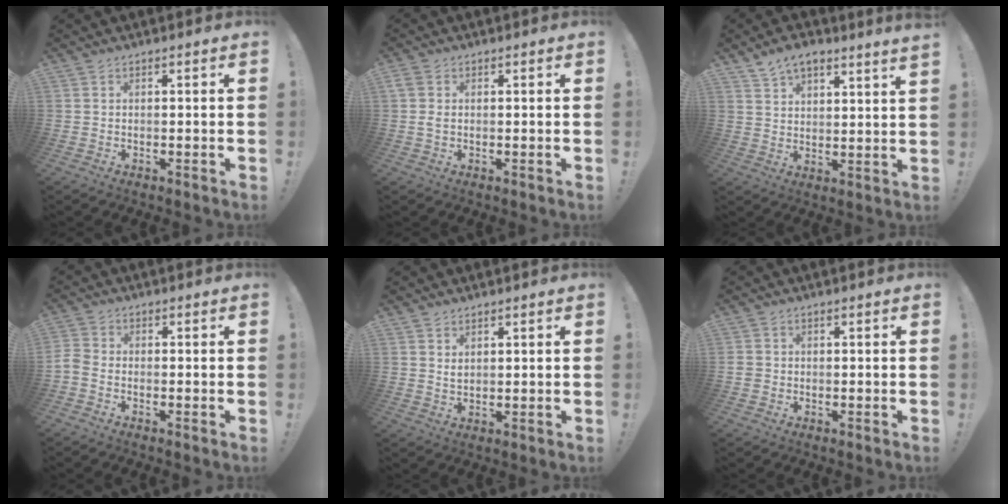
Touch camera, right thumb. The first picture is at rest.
{"total": 2.4, "force": [0.3, 1.6, 1.8], "torque": [-0.042, 0.004, 0.005]}
{"total": 6.3, "force": [5.4, 1.5, 3.0], "torque": [-0.047, -0.030, 0.097]}
{"total": 2.9, "force": [-1.6, 1.5, 1.9], "torque": [-0.044, 0.001, -0.030]}
{"total": 1.9, "force": [1.4, 1.0, 0.8], "torque": [-0.004, -0.010, 0.024]}
{"total": 1.5, "force": [-0.4, 1.3, 0.5], "torque": [-0.010, 0.006, -0.007]}